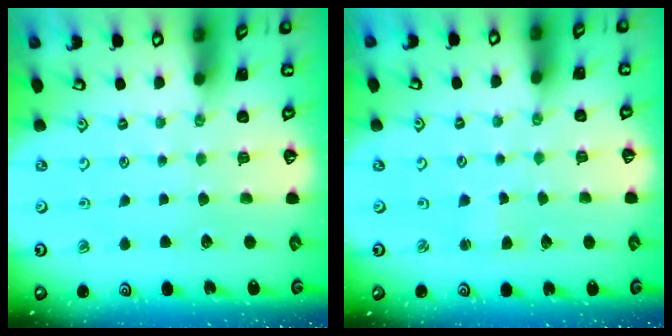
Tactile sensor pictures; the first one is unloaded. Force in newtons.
{"total": 0.7, "press": 0.7, "slide": 0.1}